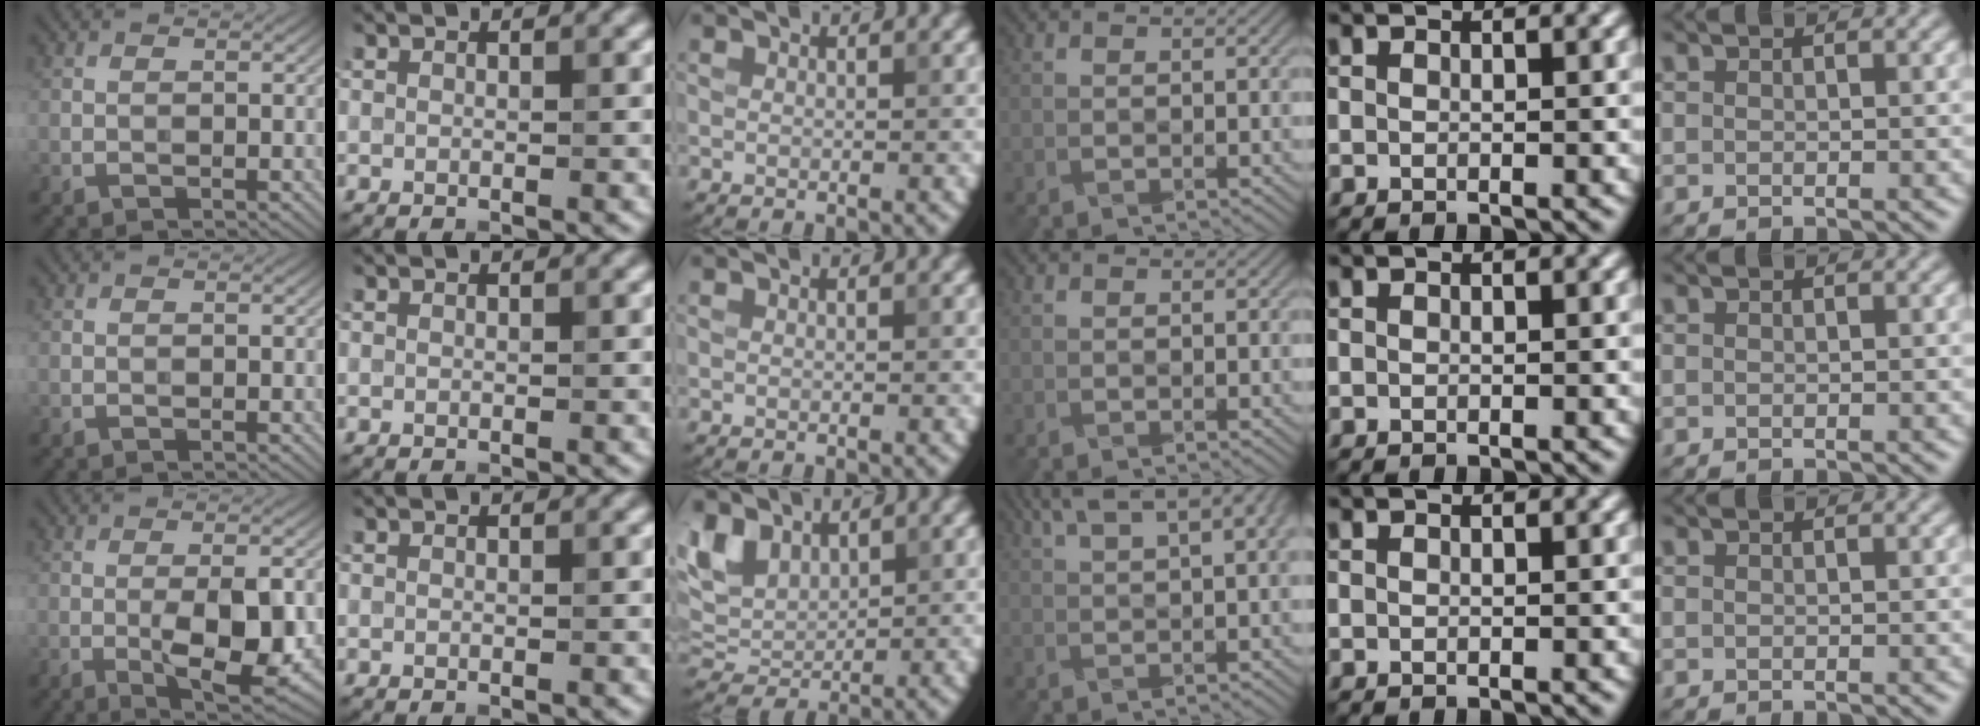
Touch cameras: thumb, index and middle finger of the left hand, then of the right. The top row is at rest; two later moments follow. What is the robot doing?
{"motion": "wrap", "object": "netting"}